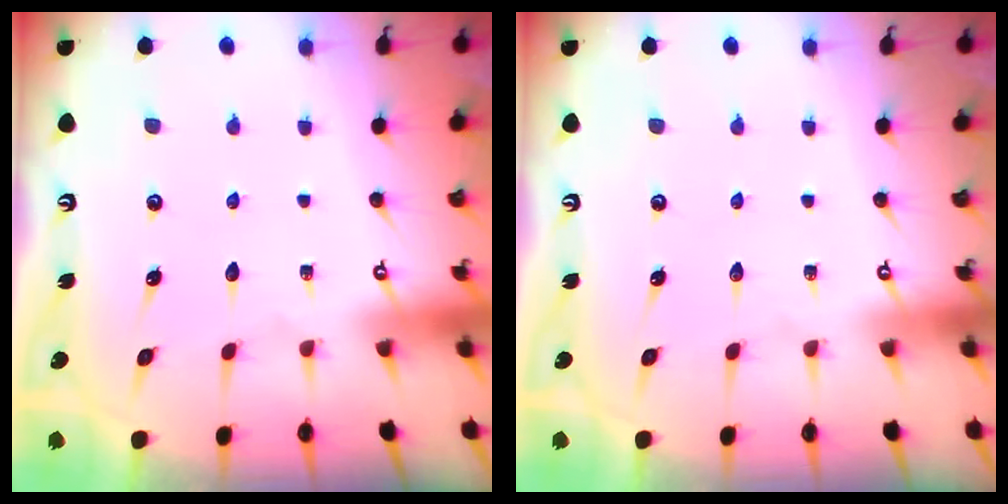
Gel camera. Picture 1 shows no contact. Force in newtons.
{"total": 0.0}